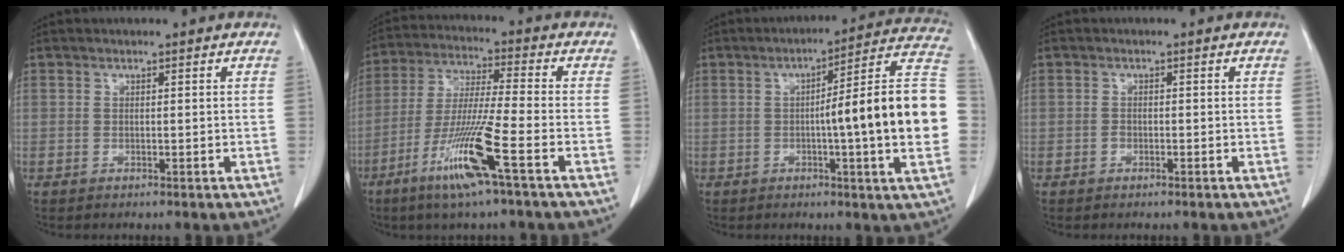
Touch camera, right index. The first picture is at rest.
{"total": 12.4, "force": [-6.1, -0.7, 10.8], "torque": [-0.218, -0.025, -0.118]}
{"total": 18.6, "force": [-1.2, -0.4, 18.5], "torque": [-0.202, 0.027, -0.023]}
{"total": 0.7, "force": [-0.4, 0.5, 0.3], "torque": [-0.006, 0.003, -0.007]}